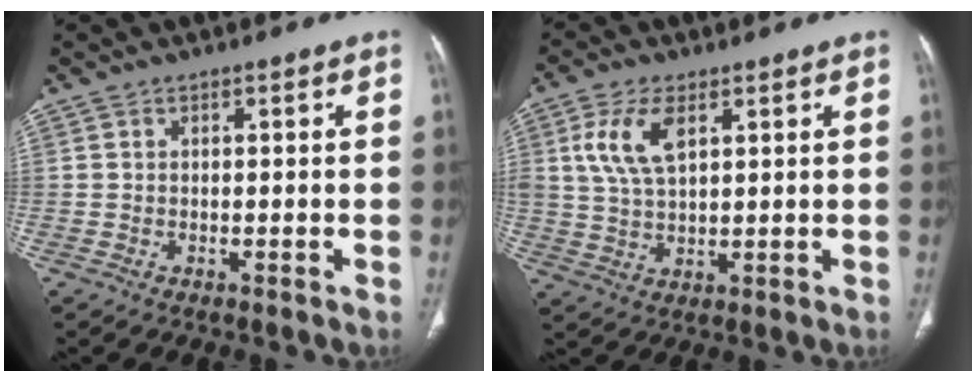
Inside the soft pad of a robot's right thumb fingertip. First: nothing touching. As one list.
[{"total": 8.5, "force": [3.2, 4.2, 6.7], "torque": [-0.141, -0.006, 0.065]}]